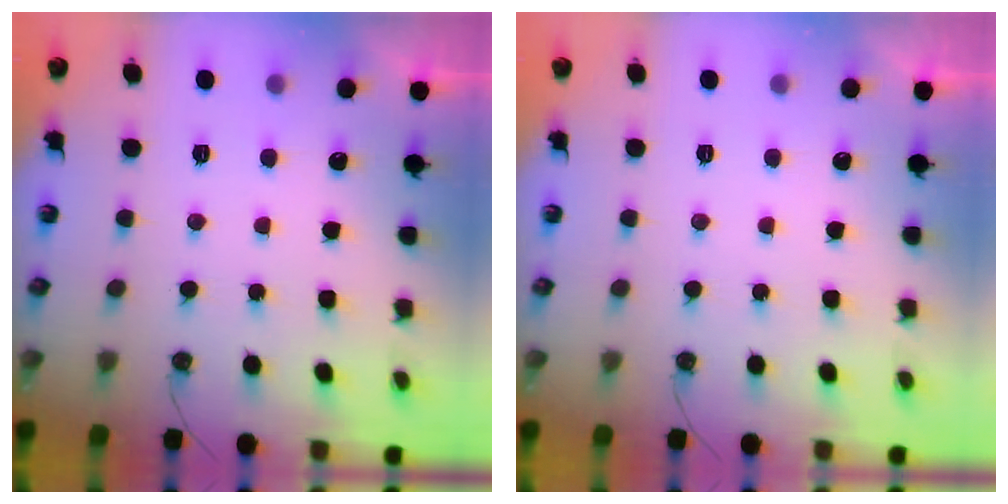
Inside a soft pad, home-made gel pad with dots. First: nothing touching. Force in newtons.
{"total": 0.0}